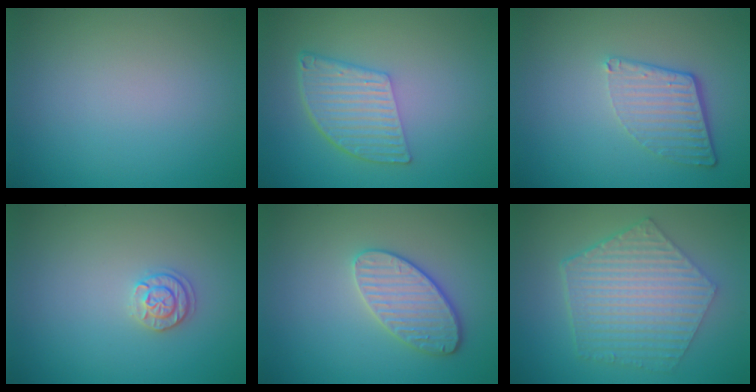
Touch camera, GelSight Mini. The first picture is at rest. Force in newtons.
{"total": 5.1, "press": 3.6, "slide": 3.7}
{"total": 3.6, "press": 2.6, "slide": 2.4}
{"total": 1.8, "press": 1.7, "slide": 0.4}
{"total": 3.5, "press": 3.4, "slide": 1.1}
{"total": 6.9, "press": 5.0, "slide": 4.7}